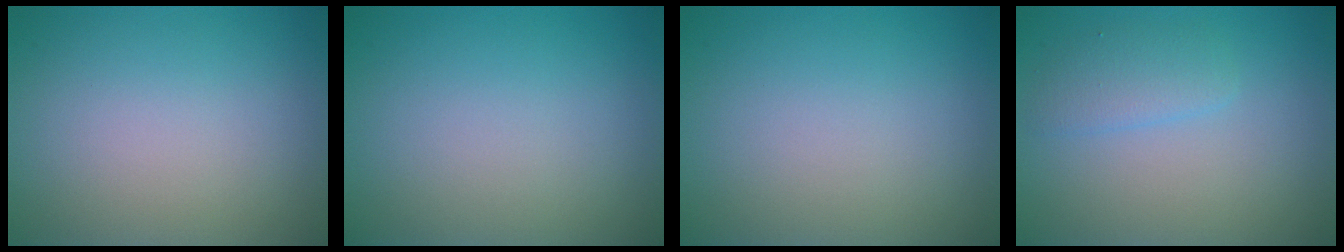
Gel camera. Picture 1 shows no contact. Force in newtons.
{"total": 0.0}
{"total": 0.0}
{"total": 1.9, "press": 1.9, "slide": 0.1}